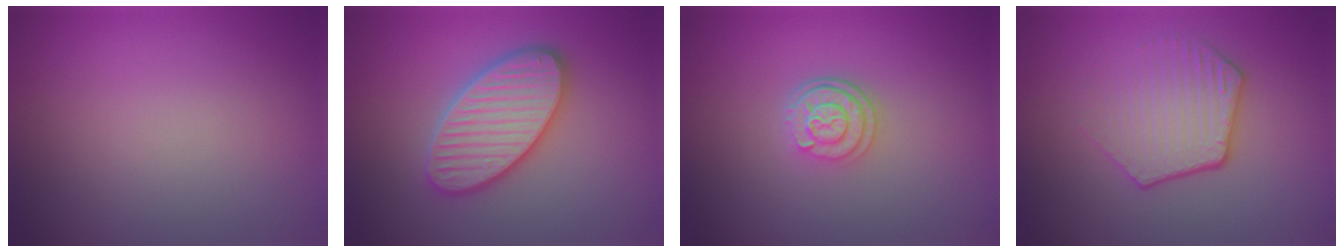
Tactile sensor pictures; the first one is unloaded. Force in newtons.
{"total": 5.8, "press": 5.8, "slide": 0.6}
{"total": 3.0, "press": 2.4, "slide": 1.8}
{"total": 3.5, "press": 3.1, "slide": 1.7}